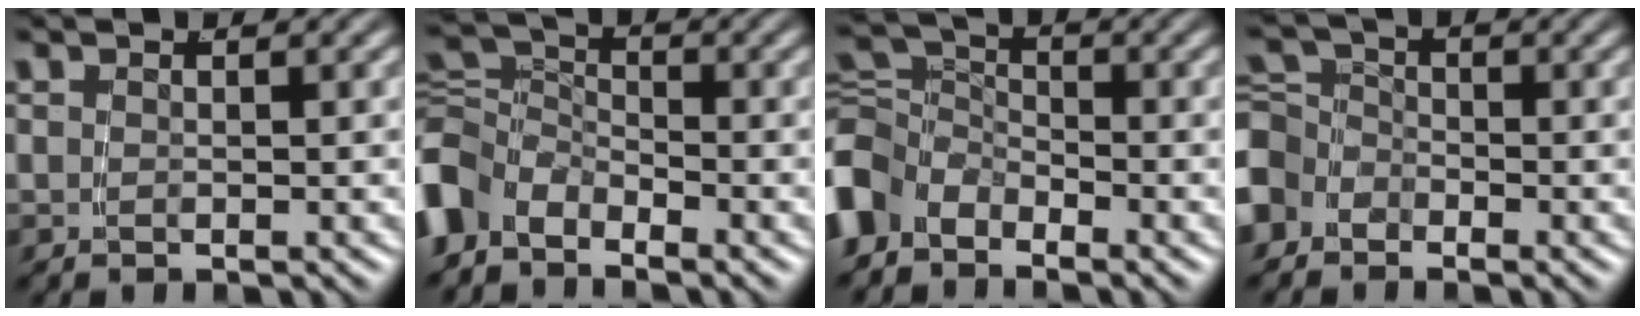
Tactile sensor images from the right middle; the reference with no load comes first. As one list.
[{"total": 5.5, "force": [-2.3, 4.4, 2.5], "torque": [-0.072, -0.022, -0.041]}, {"total": 6.2, "force": [-2.2, 5.3, 2.5], "torque": [-0.071, -0.019, -0.041]}, {"total": 4.8, "force": [-2.1, 4.0, 1.6], "torque": [-0.040, -0.021, -0.033]}]